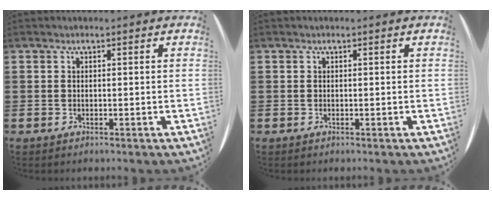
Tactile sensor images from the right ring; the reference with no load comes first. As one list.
[{"total": 0.0}]